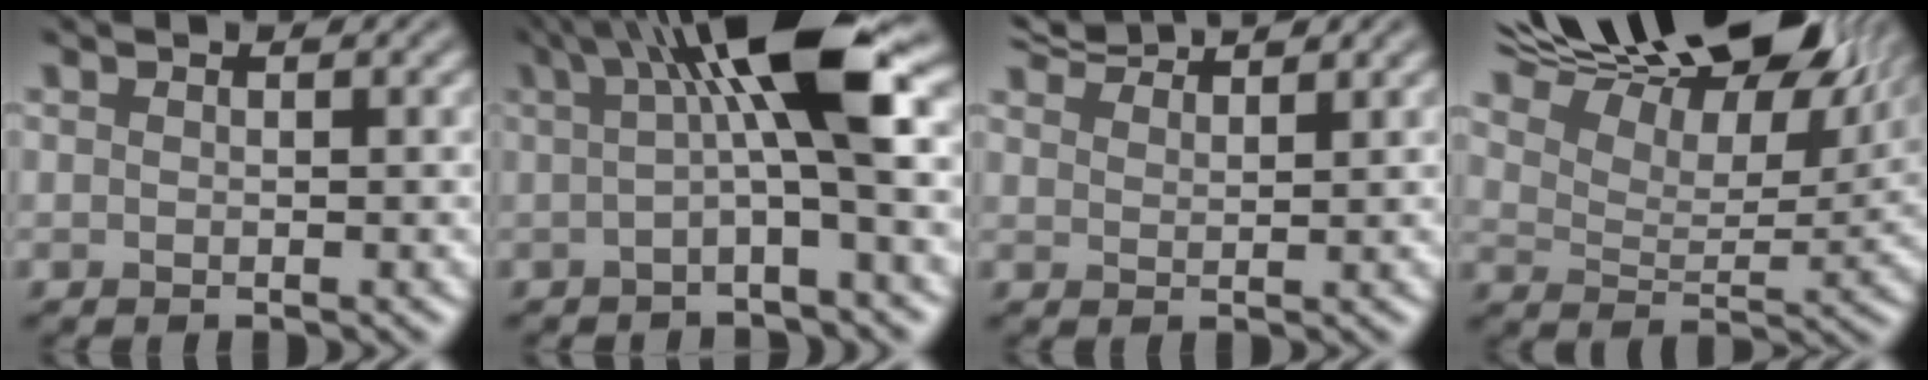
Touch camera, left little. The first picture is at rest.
{"total": 7.2, "force": [1.0, 1.0, 7.1], "torque": [-0.105, 0.007, 0.021]}
{"total": 3.2, "force": [3.2, -0.1, 0.0], "torque": [0.002, 0.002, 0.069]}
{"total": 16.8, "force": [12.7, 6.5, 8.9], "torque": [-0.175, 0.055, 0.191]}